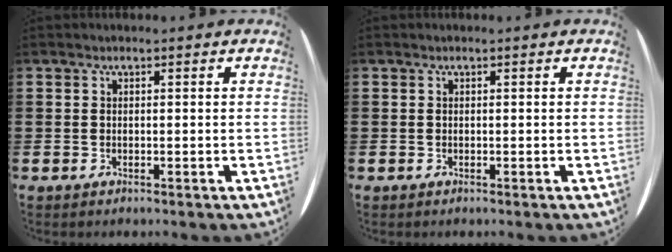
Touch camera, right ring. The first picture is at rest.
{"total": 0.0}